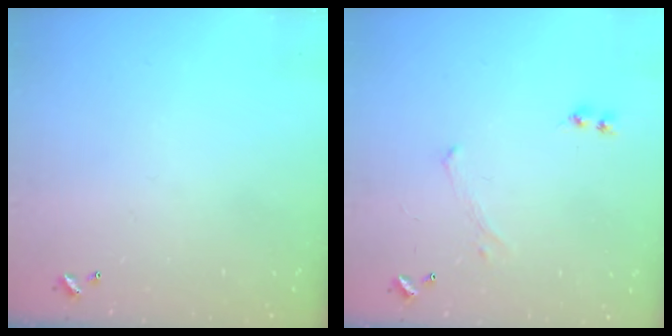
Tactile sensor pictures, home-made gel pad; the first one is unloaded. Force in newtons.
{"total": 0.0}